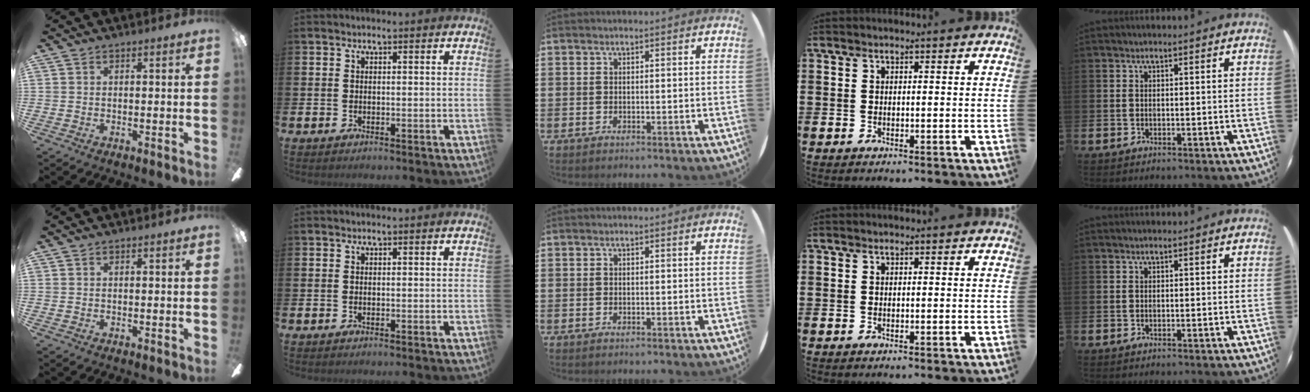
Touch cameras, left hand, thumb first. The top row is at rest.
{}